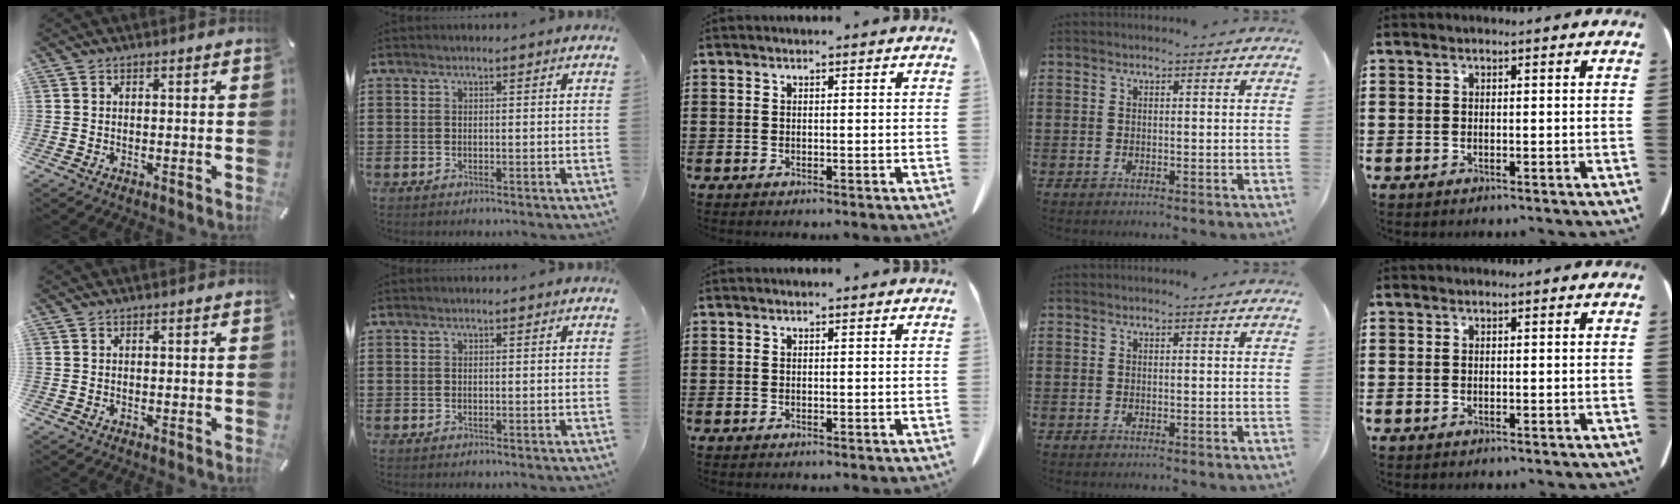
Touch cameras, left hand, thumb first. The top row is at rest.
{}